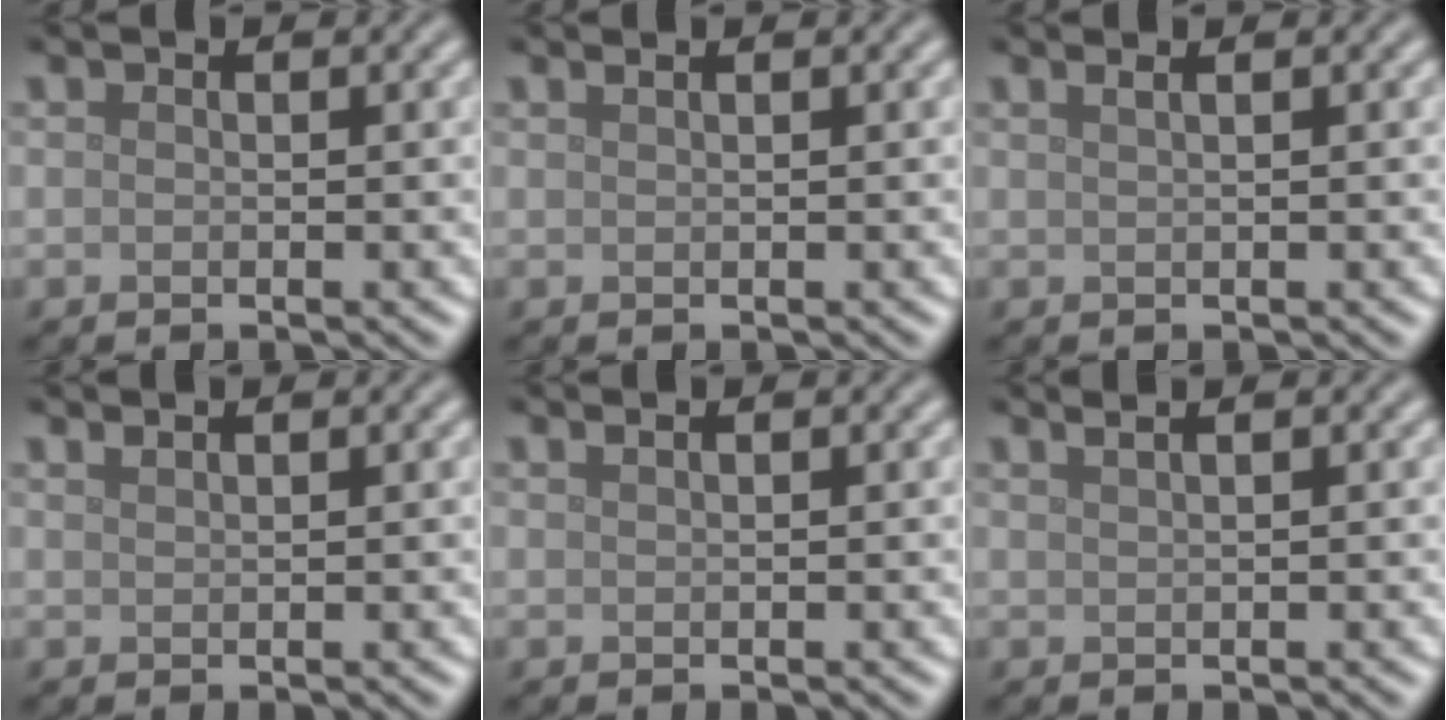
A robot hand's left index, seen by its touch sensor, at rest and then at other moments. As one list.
[{"total": 1.0, "force": [0.7, 0.4, 0.6], "torque": [-0.005, -0.001, 0.003]}, {"total": 2.2, "force": [1.3, 1.1, 1.4], "torque": [-0.001, 0.006, -0.009]}, {"total": 0.8, "force": [0.7, 0.2, 0.3], "torque": [-0.002, -0.001, 0.010]}, {"total": 1.0, "force": [0.6, 0.4, 0.6], "torque": [-0.004, -0.001, 0.003]}, {"total": 3.3, "force": [2.2, 1.5, 2.0], "torque": [-0.005, 0.024, 0.001]}]